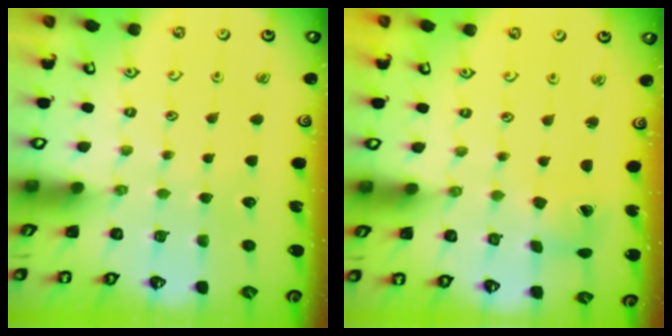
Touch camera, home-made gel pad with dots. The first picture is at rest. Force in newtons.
{"total": 3.0, "press": 2.9, "slide": 0.5}